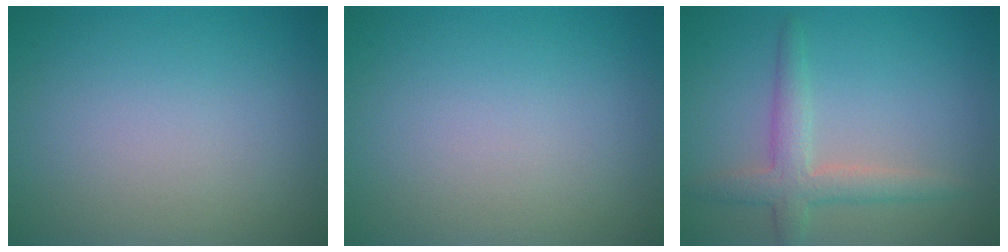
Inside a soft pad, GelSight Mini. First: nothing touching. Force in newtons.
{"total": 0.0}
{"total": 3.1, "press": 3.1, "slide": 0.0}